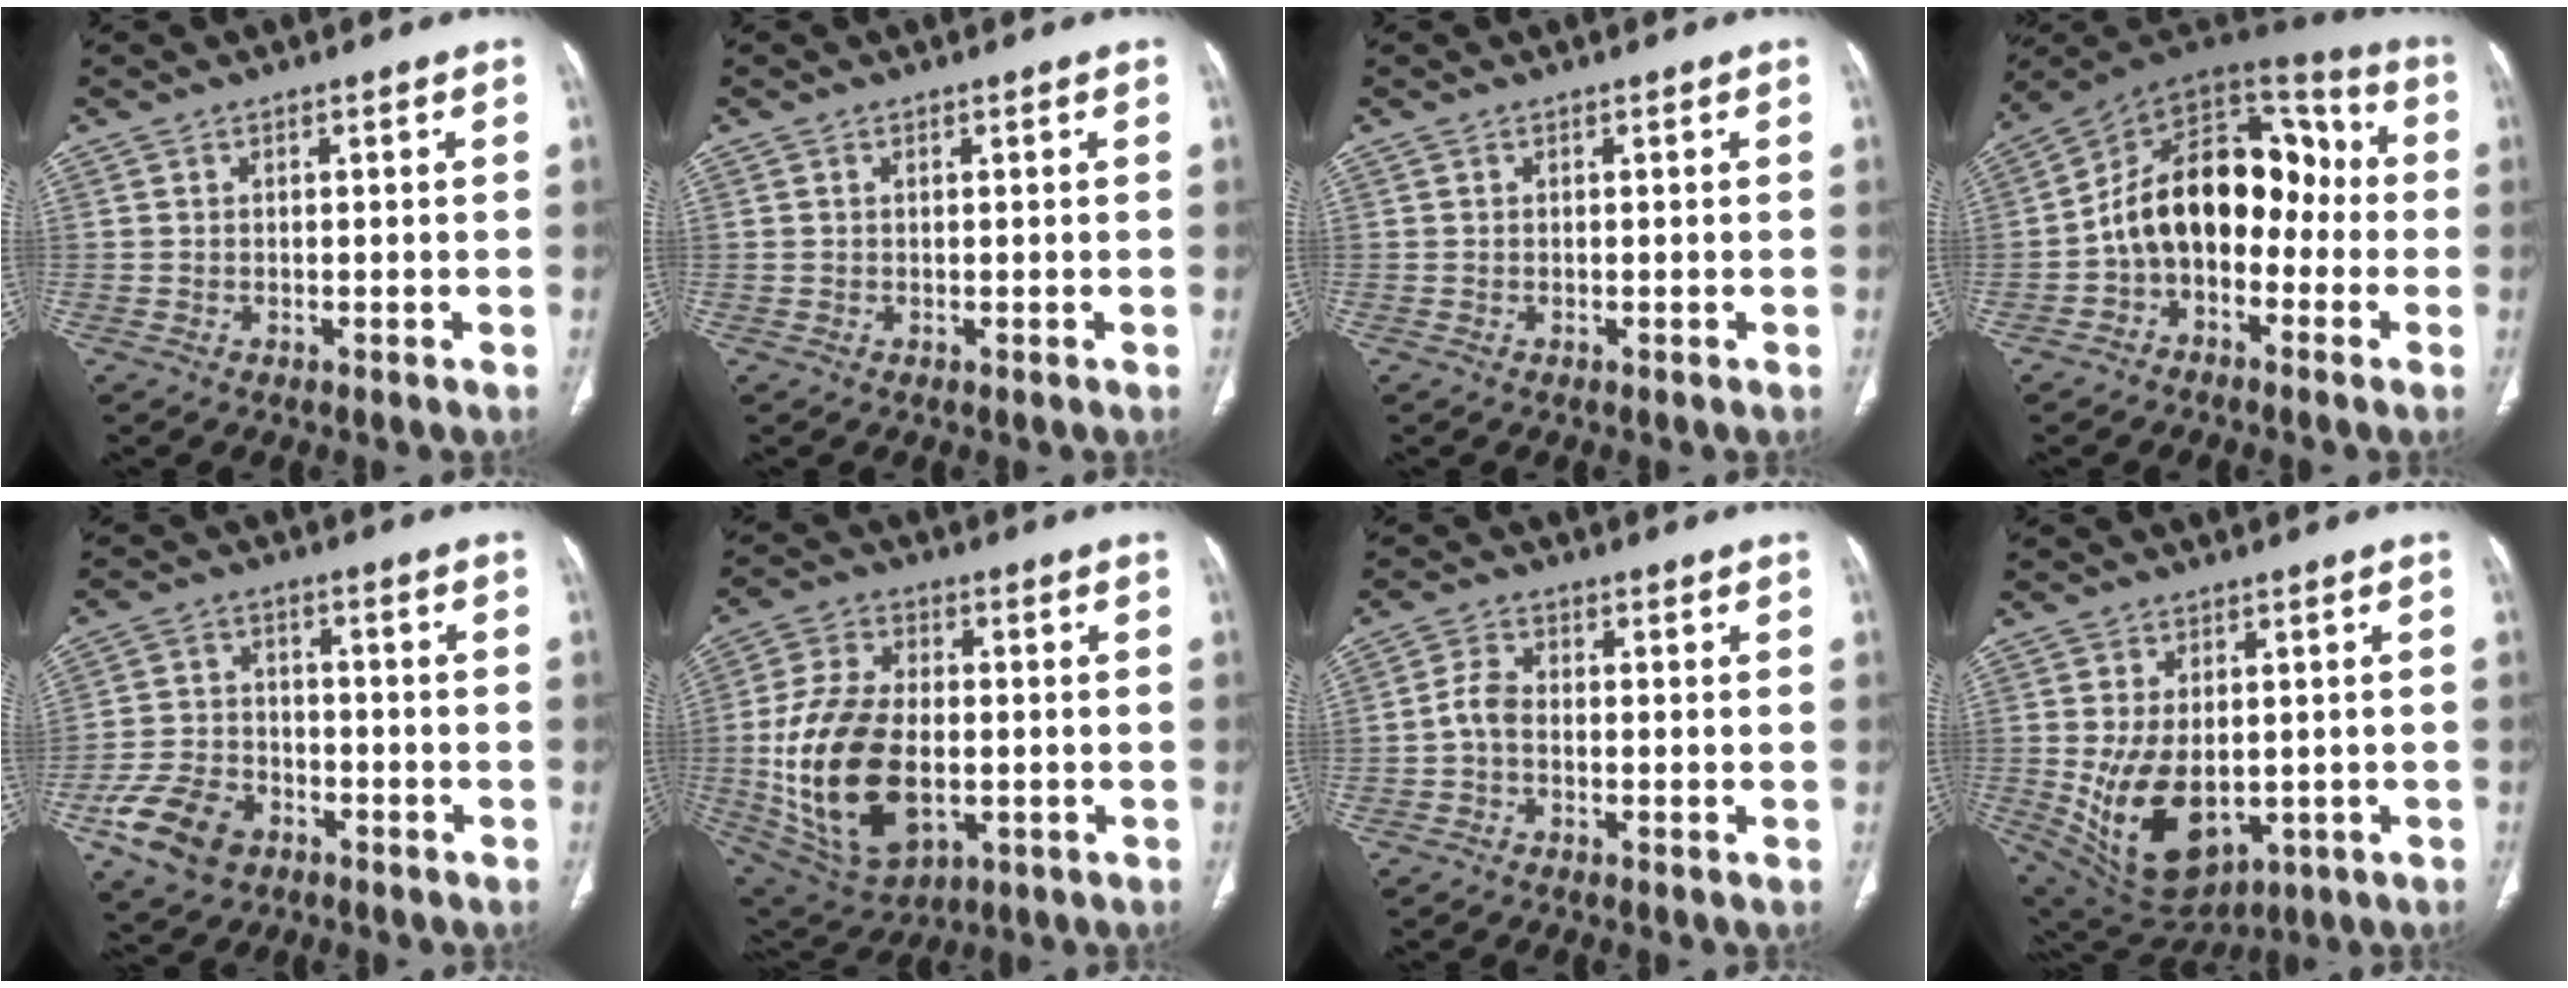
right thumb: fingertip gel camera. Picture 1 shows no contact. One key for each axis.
{"total": 0.0}
{"total": 0.0}
{"total": 17.4, "fx": -2.5, "fy": 11.6, "fz": 12.7, "tx": -0.165, "ty": 0.076, "tz": -0.053}
{"total": 11.4, "fx": -5.9, "fy": 7.8, "fz": 6.0, "tx": -0.104, "ty": 0.024, "tz": -0.103}
{"total": 21.5, "fx": -3.0, "fy": 12.8, "fz": 17.1, "tx": -0.321, "ty": 0.000, "tz": -0.033}
{"total": 3.3, "fx": -1.0, "fy": 2.0, "fz": 2.5, "tx": -0.051, "ty": 0.013, "tz": -0.026}
{"total": 15.0, "fx": -2.2, "fy": 9.5, "fz": 11.5, "tx": -0.189, "ty": -0.011, "tz": -0.001}